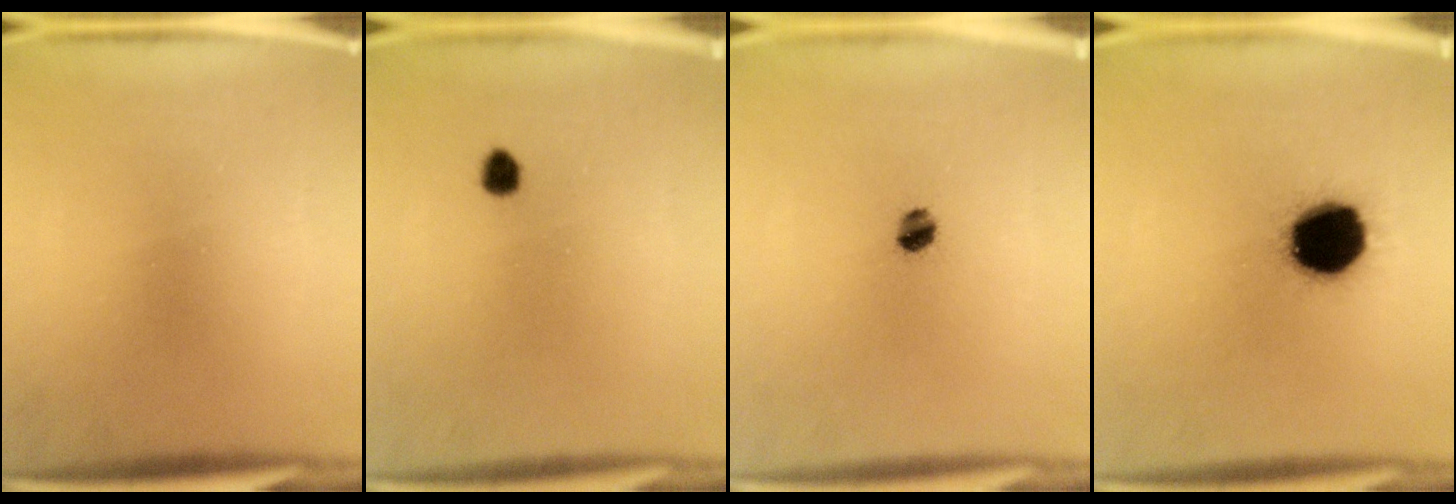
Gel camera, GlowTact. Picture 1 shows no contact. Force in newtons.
{"total": 1.8}
{"total": 3.0}
{"total": 19.1}